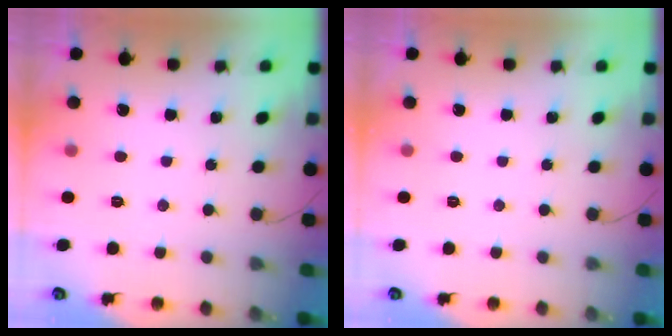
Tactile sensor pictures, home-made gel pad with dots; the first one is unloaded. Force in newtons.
{"total": 0.0}